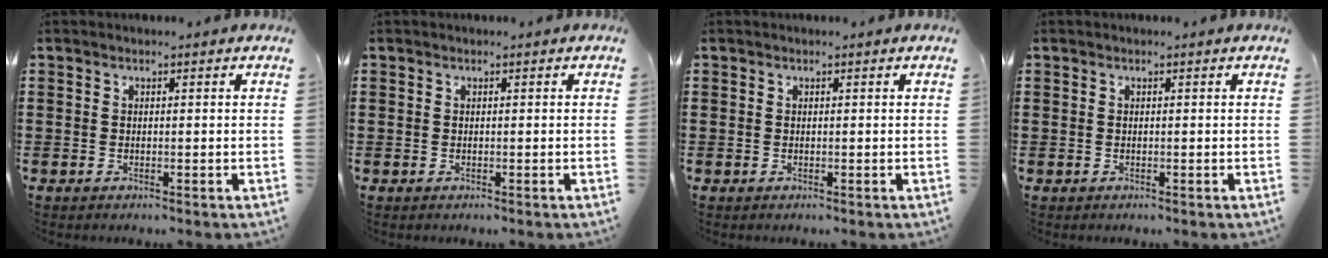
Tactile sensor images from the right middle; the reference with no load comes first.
{"total": 0.0}
{"total": 0.0}
{"total": 0.0}